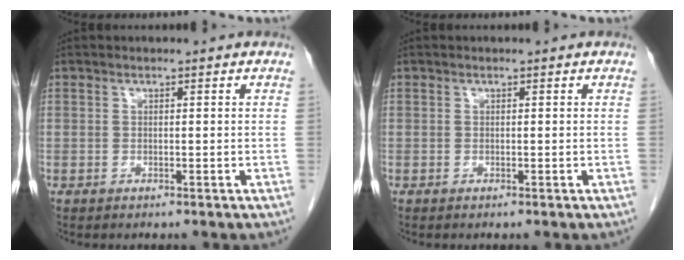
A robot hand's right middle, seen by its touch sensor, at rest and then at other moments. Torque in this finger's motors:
{"motor_torque": [0.18, 0.07, 0.04, 0.01]}